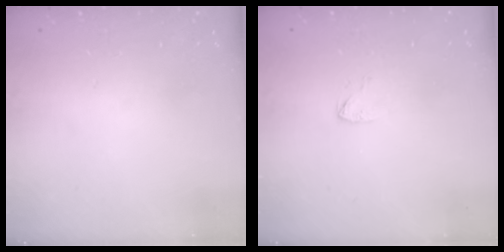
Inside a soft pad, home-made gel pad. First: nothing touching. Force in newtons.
{"total": 2.6, "press": 2.6, "slide": 0.1}